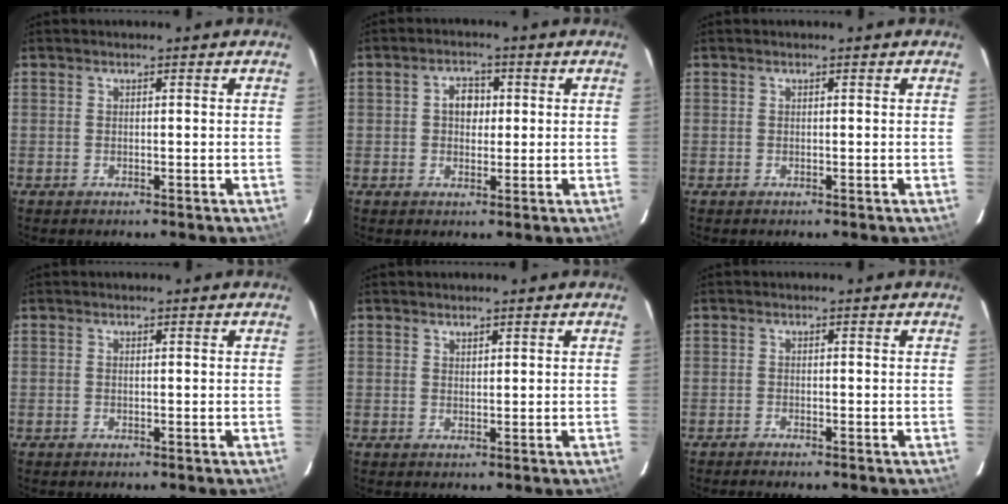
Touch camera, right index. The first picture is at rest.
{"total": 3.8, "force": [0.5, 2.9, 2.3], "torque": [-0.036, 0.013, 0.007]}
{"total": 0.0}
{"total": 0.0}
{"total": 0.9, "force": [0.8, 0.3, 0.2], "torque": [-0.004, 0.001, 0.016]}
{"total": 1.6, "force": [-1.4, 0.1, 0.7], "torque": [-0.022, -0.004, -0.027]}